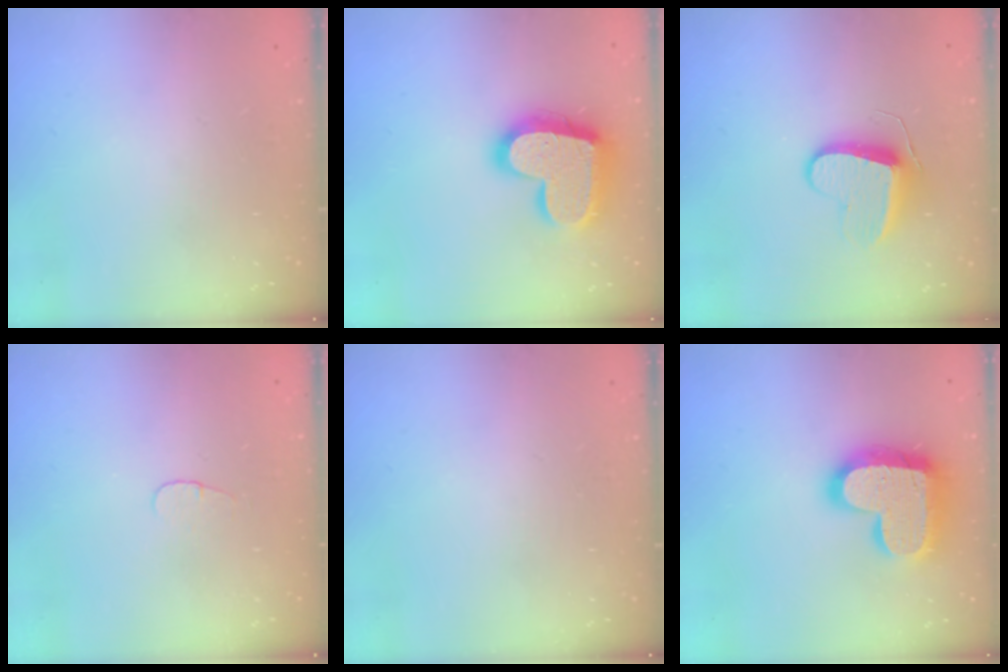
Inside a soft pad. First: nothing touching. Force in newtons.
{"total": 20.3, "press": 20.3, "slide": 1.4}
{"total": 9.2, "press": 9.2, "slide": 0.4}
{"total": 3.4, "press": 3.3, "slide": 0.4}
{"total": 0.0}
{"total": 20.5, "press": 20.4, "slide": 1.5}